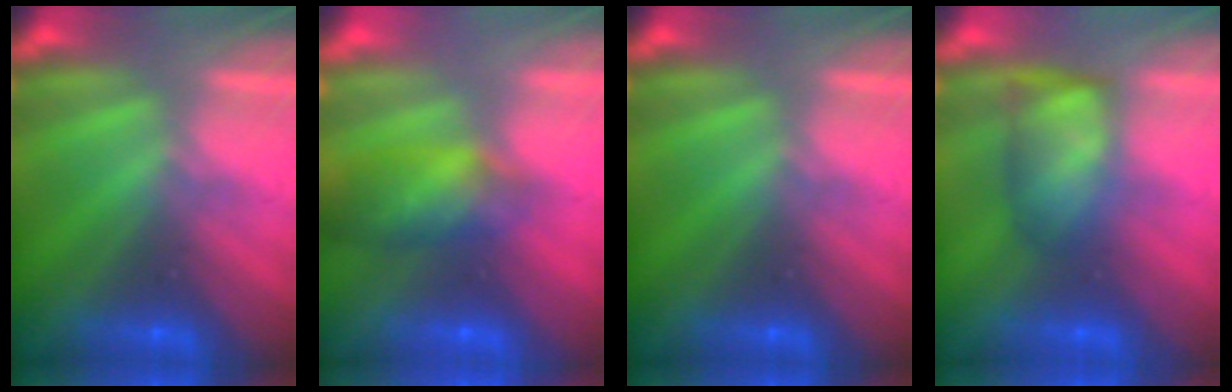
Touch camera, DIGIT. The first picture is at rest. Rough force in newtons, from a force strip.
{"total": 9.1}
{"total": 0.0}
{"total": 4.5}